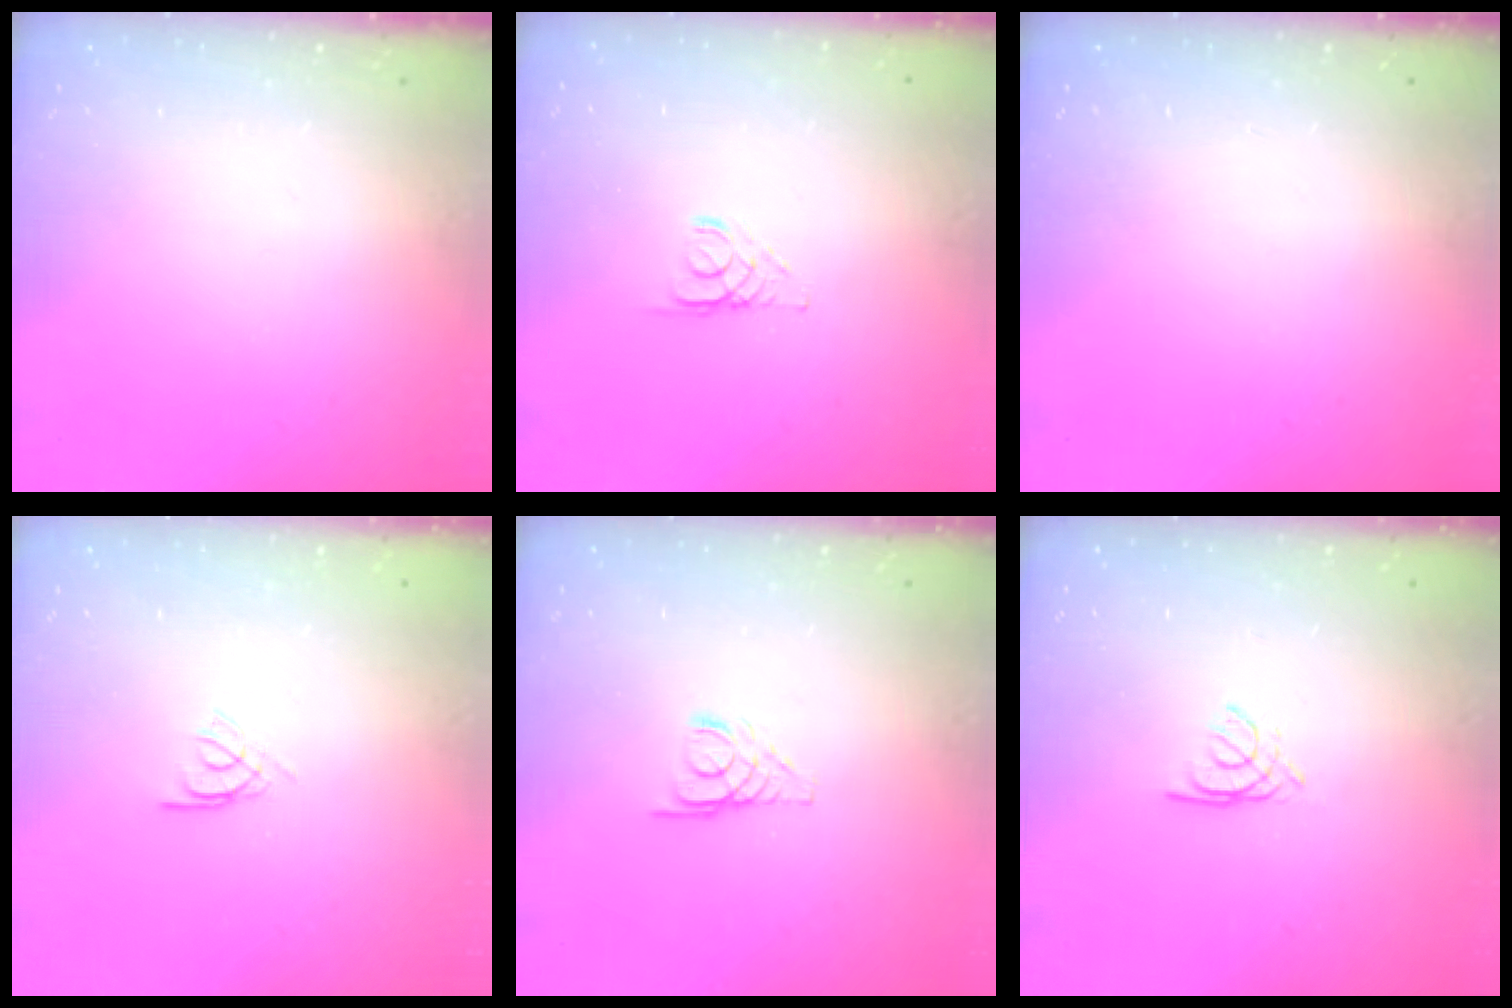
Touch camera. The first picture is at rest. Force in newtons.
{"total": 2.6, "press": 2.6, "slide": 0.2}
{"total": 0.0}
{"total": 2.2, "press": 2.2, "slide": 0.2}
{"total": 3.2, "press": 3.1, "slide": 0.2}
{"total": 1.5, "press": 1.4, "slide": 0.4}